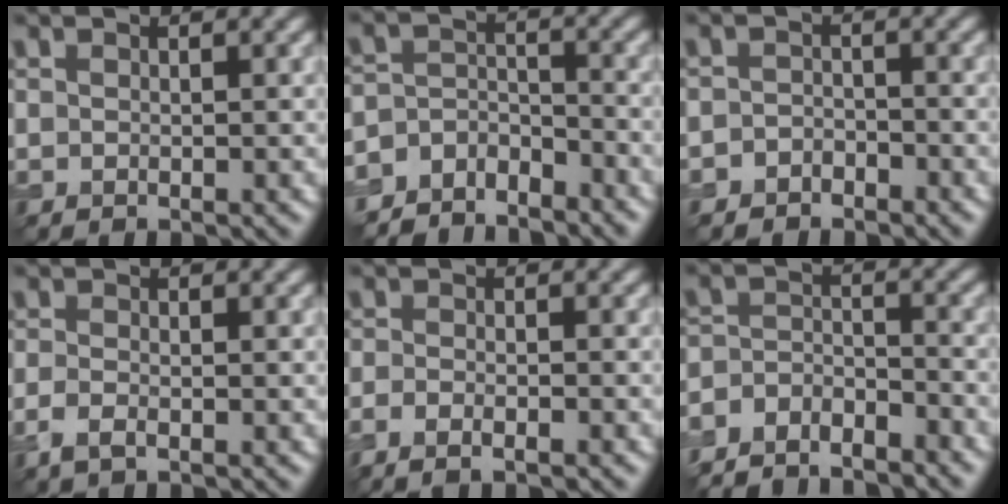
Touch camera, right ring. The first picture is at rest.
{"total": 5.0, "force": [-4.6, 1.9, 0.3], "torque": [-0.003, -0.010, -0.082]}
{"total": 1.6, "force": [-1.3, 0.8, -0.4], "torque": [0.014, 0.006, -0.029]}
{"total": 1.1, "force": [-0.6, 0.4, 0.9], "torque": [-0.021, -0.003, -0.016]}
{"total": 2.3, "force": [-1.7, 0.5, 1.4], "torque": [-0.030, -0.003, -0.032]}
{"total": 5.3, "force": [-5.0, 1.7, 0.9], "torque": [-0.019, -0.008, -0.094]}